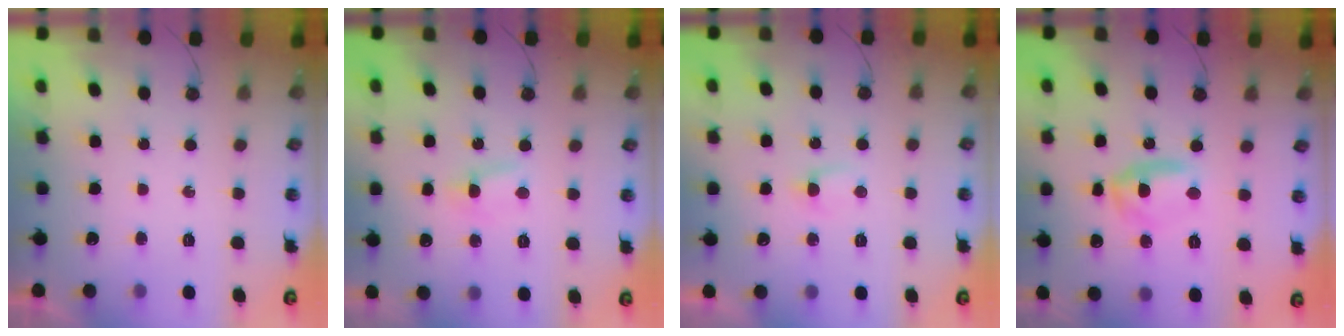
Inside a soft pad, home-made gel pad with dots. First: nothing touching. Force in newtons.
{"total": 4.5, "press": 4.5, "slide": 0.4}
{"total": 2.7, "press": 2.7, "slide": 0.4}
{"total": 12.7, "press": 7.1, "slide": 10.6}